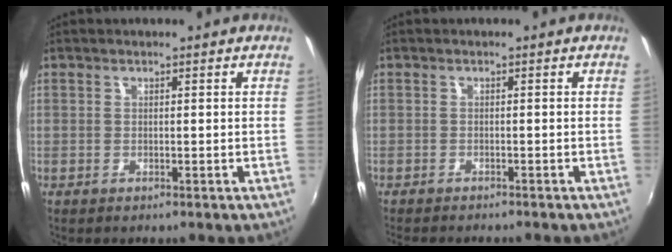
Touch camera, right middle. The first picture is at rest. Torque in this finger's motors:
{"motor_torque": [0.87, -0.95, 0.08, 0.05]}